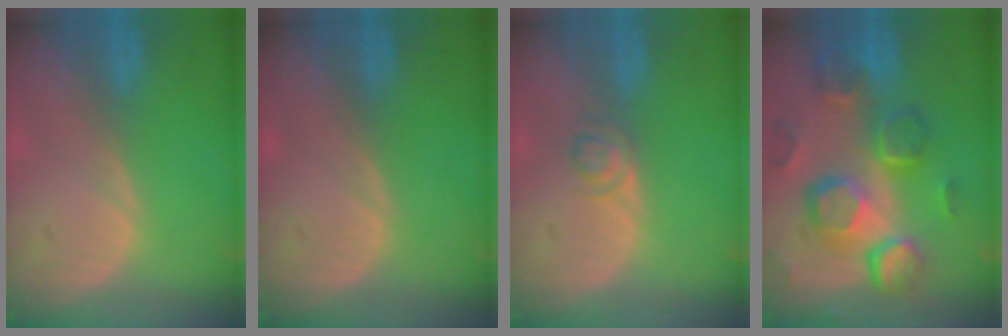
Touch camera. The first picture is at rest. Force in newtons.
{"total": 0.0}
{"total": 2.2, "press": 2.2, "slide": 0.2}
{"total": 12.3, "press": 10.7, "slide": 6.0}